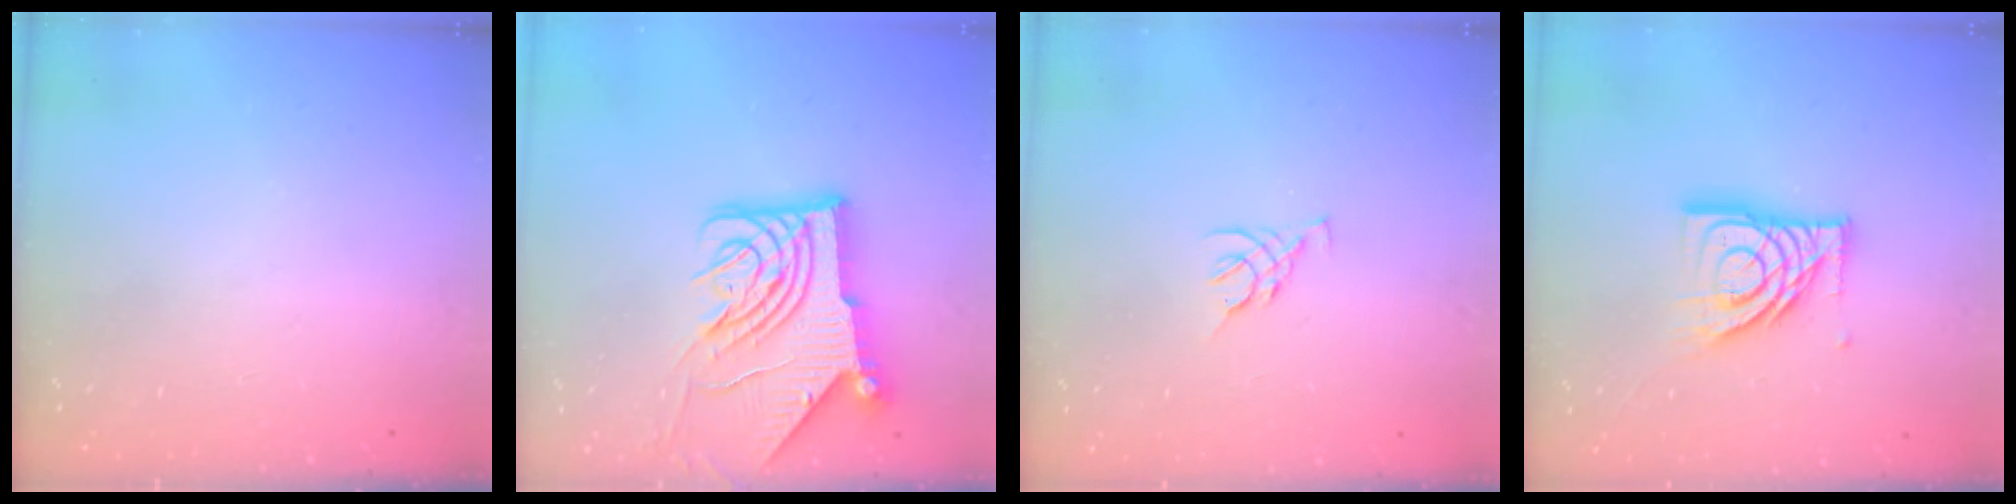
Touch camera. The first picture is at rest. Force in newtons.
{"total": 15.0, "press": 14.9, "slide": 1.5}
{"total": 3.2, "press": 3.2, "slide": 0.7}
{"total": 15.1, "press": 14.9, "slide": 1.9}